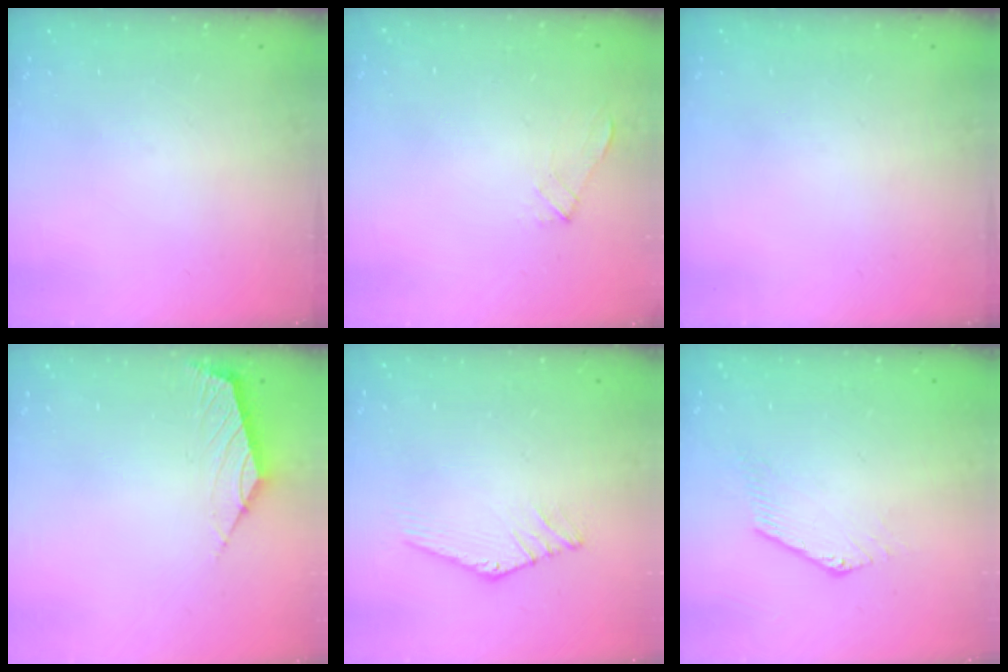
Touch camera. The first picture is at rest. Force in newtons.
{"total": 1.9, "press": 1.9, "slide": 0.4}
{"total": 0.0}
{"total": 2.5, "press": 2.4, "slide": 0.6}
{"total": 0.5, "press": 0.4, "slide": 0.3}
{"total": 0.8, "press": 0.8, "slide": 0.1}